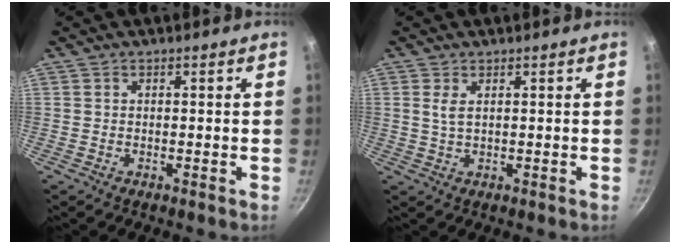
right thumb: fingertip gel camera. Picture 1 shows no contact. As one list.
[{"total": 2.2, "force": [0.7, 0.9, 1.8], "torque": [-0.037, -0.005, 0.016]}]